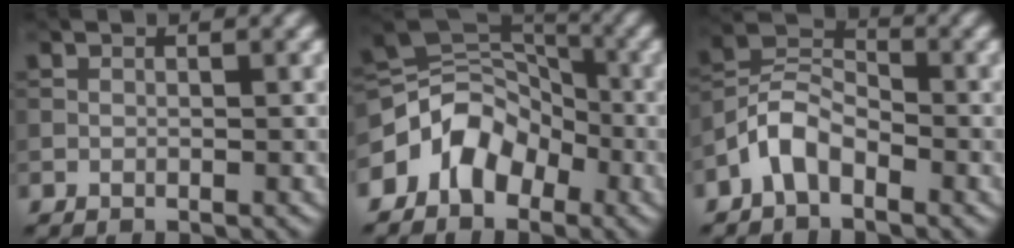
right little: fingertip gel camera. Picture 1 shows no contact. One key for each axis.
{"total": 6.3, "fx": -3.1, "fy": 4.5, "fz": 3.2, "tx": -0.039, "ty": 0.012, "tz": -0.074}
{"total": 4.1, "fx": -2.6, "fy": 2.2, "fz": 2.3, "tx": -0.045, "ty": 0.014, "tz": -0.065}